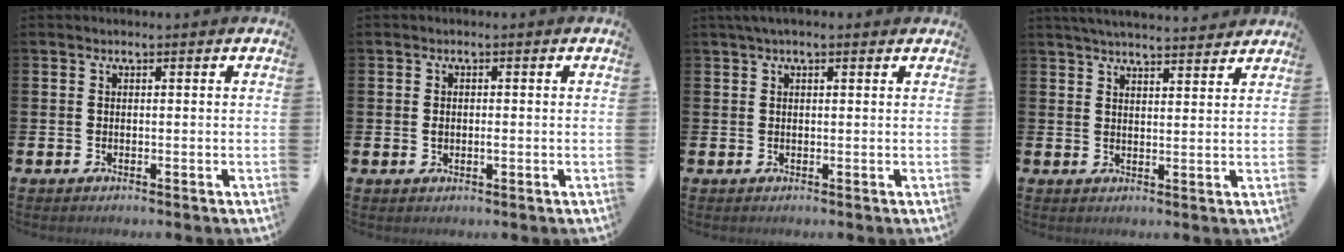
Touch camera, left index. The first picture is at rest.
{"total": 1.0, "force": [0.0, 0.6, 0.8], "torque": [-0.008, 0.000, -0.004]}
{"total": 1.7, "force": [1.1, 0.5, 1.1], "torque": [-0.021, 0.006, 0.019]}
{"total": 4.3, "force": [4.2, 0.0, 0.6], "torque": [-0.020, -0.020, 0.076]}